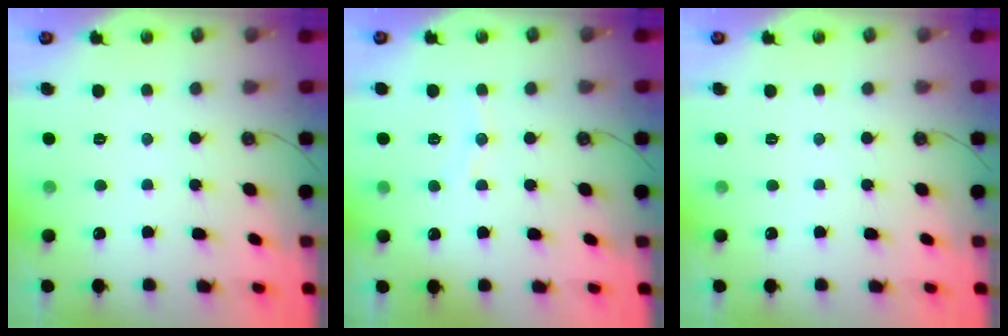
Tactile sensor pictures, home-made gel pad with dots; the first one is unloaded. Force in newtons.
{"total": 4.8, "press": 4.6, "slide": 1.6}
{"total": 0.0}